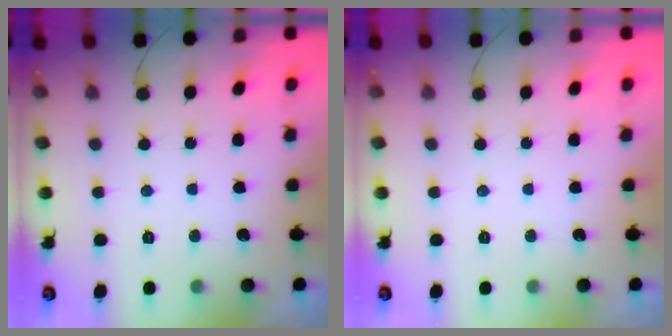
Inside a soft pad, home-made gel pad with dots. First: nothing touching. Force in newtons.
{"total": 0.0}